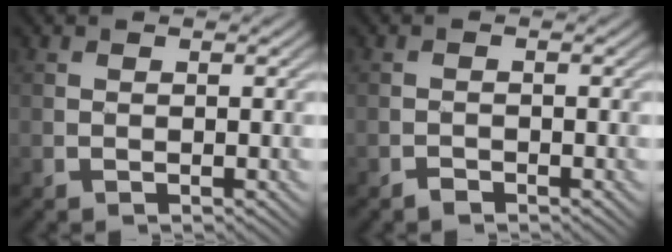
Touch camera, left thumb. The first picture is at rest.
{"total": 0.9, "force": [-0.8, 0.3, 0.3], "torque": [-0.003, 0.000, -0.016]}